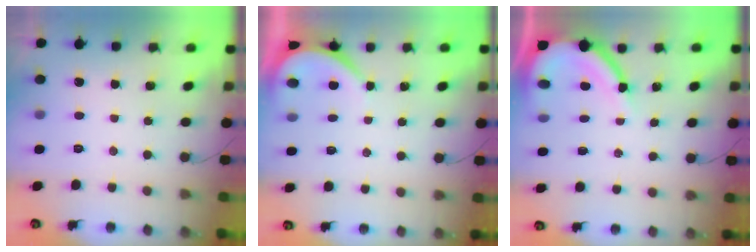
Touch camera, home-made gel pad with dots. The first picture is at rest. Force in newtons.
{"total": 3.9, "press": 3.9, "slide": 0.6}
{"total": 10.1, "press": 10.0, "slide": 1.2}